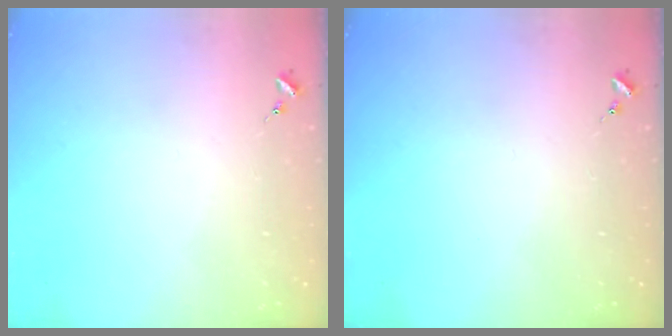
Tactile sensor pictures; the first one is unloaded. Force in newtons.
{"total": 0.0}